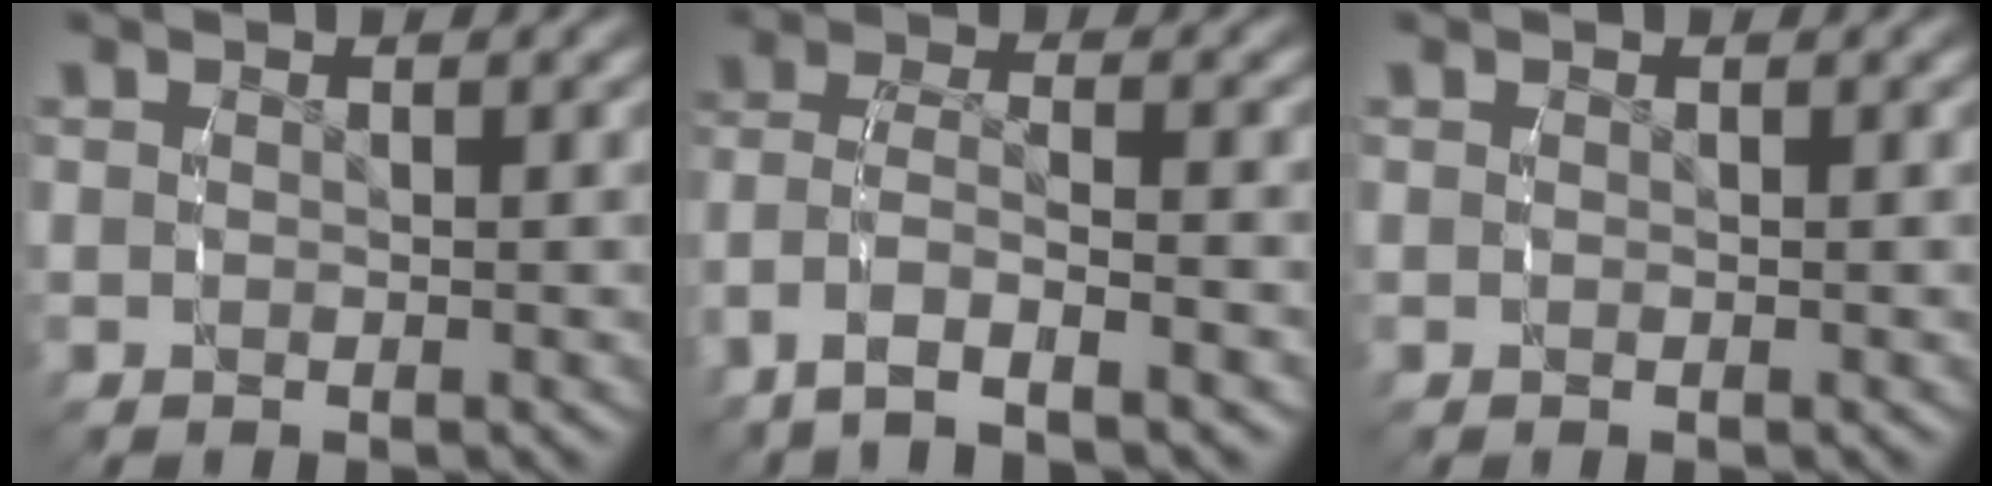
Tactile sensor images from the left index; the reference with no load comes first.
{"total": 3.8, "force": [-2.1, 2.0, 2.5], "torque": [-0.066, -0.026, -0.026]}
{"total": 0.0}